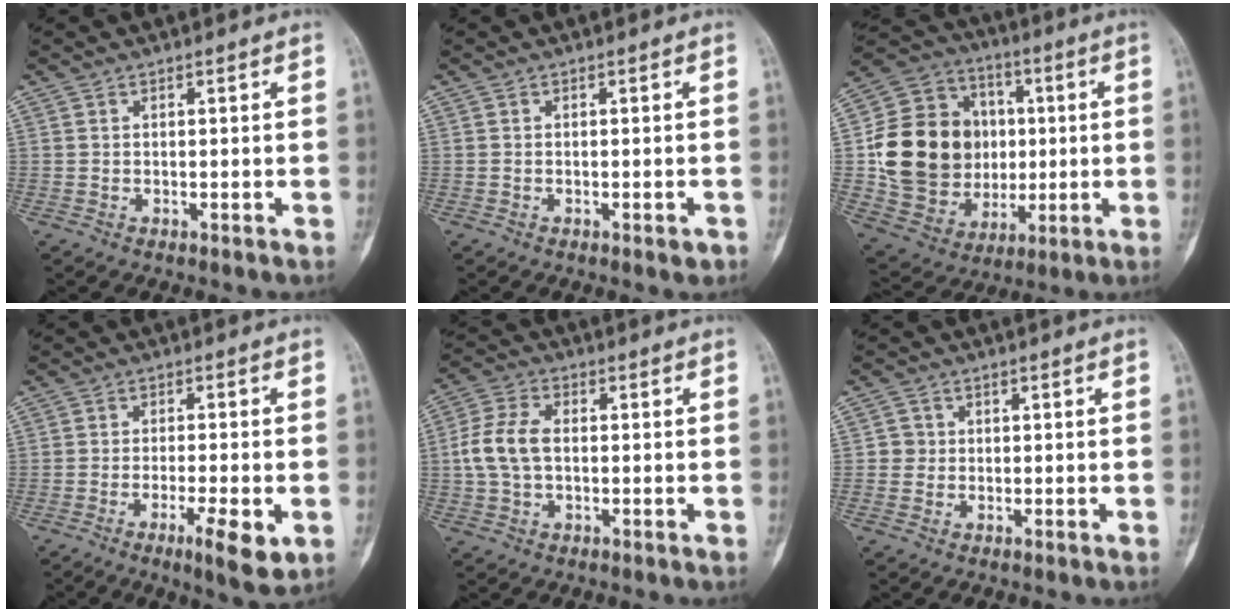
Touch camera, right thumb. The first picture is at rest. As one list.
[{"total": 1.3, "force": [-0.7, 0.5, 0.9], "torque": [-0.010, -0.001, -0.008]}, {"total": 23.0, "force": [0.9, 18.8, 13.2], "torque": [-0.209, 0.022, 0.036]}, {"total": 7.7, "force": [-2.9, 1.5, 6.9], "torque": [-0.110, -0.007, -0.045]}, {"total": 8.1, "force": [-0.1, 5.2, 6.2], "torque": [-0.133, 0.019, -0.006]}, {"total": 2.1, "force": [-0.1, 2.1, 0.3], "torque": [0.010, 0.007, -0.005]}]